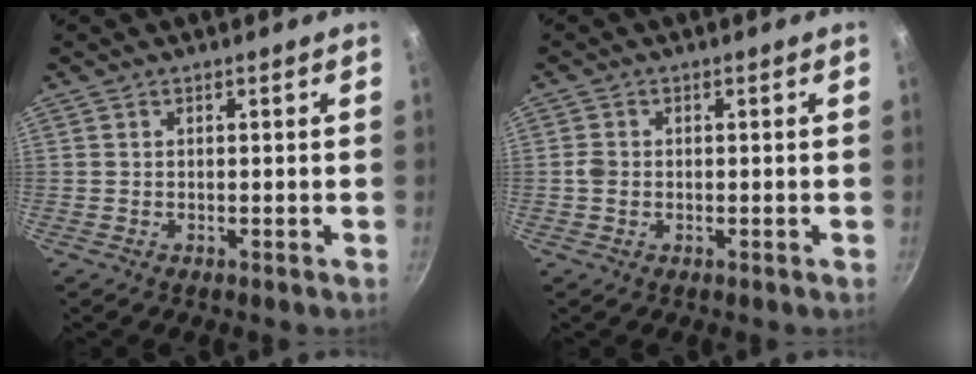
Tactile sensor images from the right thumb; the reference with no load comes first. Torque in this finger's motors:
{"motor_torque": [0.69, 0.60, 0.64, 0.10, -0.02]}